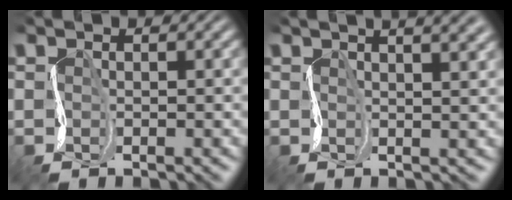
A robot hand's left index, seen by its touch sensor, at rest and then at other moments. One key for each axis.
{"total": 8.2, "fx": 4.7, "fy": 3.5, "fz": 5.7, "tx": -0.029, "ty": 0.048, "tz": 0.029}